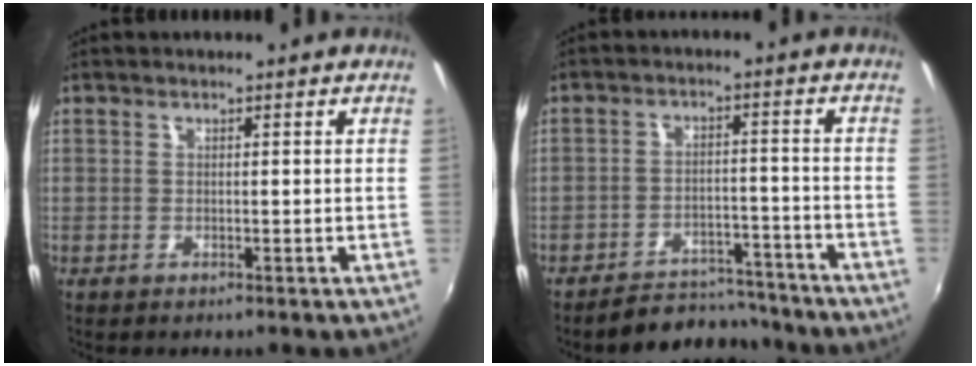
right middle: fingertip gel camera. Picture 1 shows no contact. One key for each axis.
{"total": 9.9, "fx": -9.1, "fy": 3.3, "fz": 1.8, "tx": -0.048, "ty": 0.019, "tz": -0.120}